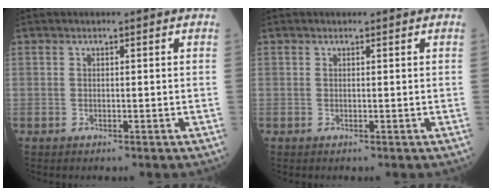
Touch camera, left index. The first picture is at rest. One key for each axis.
{"total": 0.0}